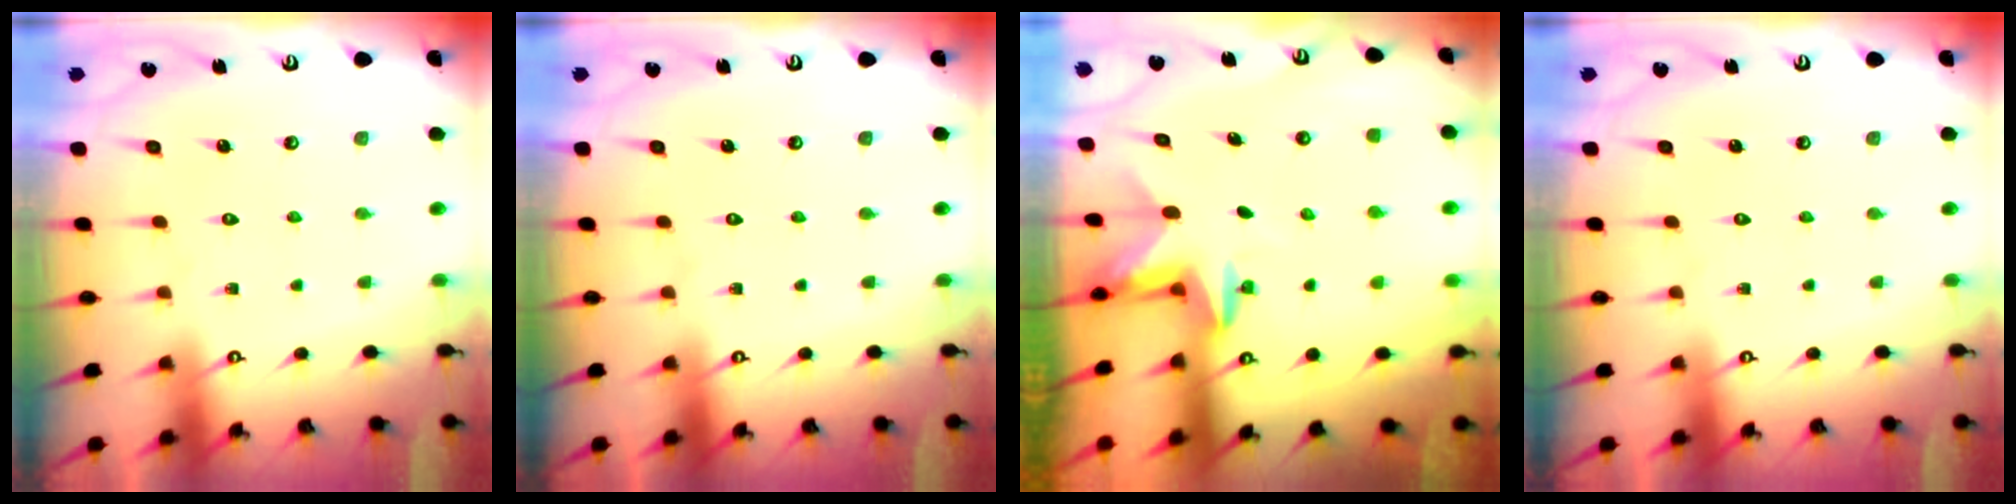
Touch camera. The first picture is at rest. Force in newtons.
{"total": 0.0}
{"total": 2.7, "press": 2.6, "slide": 0.6}
{"total": 0.0}